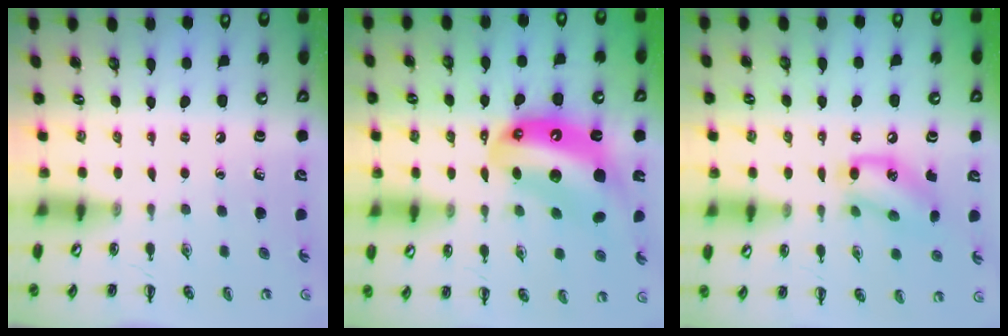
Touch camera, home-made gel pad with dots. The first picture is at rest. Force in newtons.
{"total": 15.4, "press": 14.7, "slide": 4.6}
{"total": 13.4, "press": 13.1, "slide": 2.4}